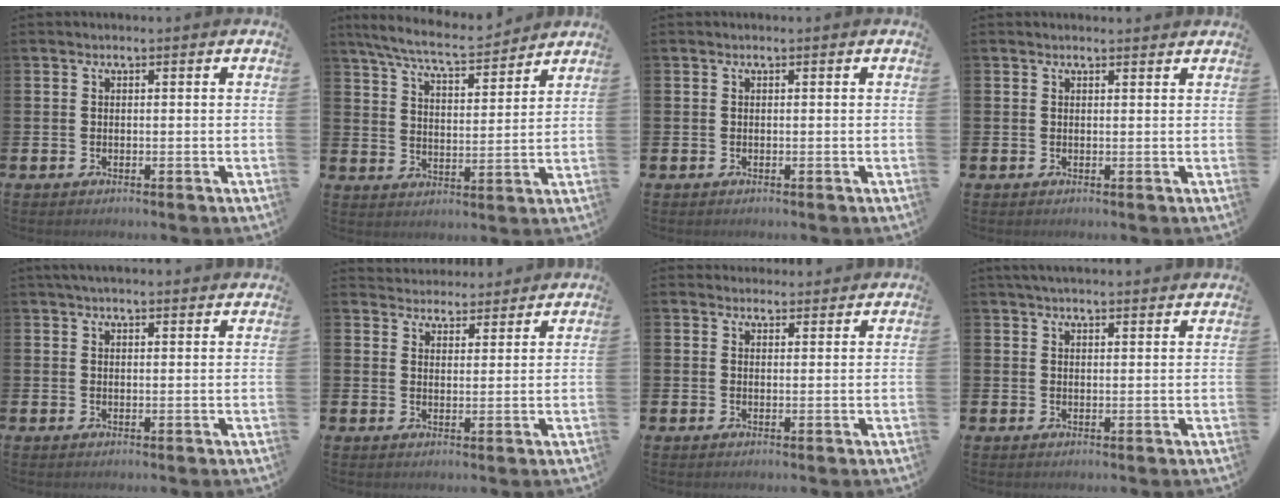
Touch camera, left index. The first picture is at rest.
{"total": 7.6, "force": [7.1, 0.7, 2.6], "torque": [-0.074, -0.039, 0.125]}
{"total": 0.0}
{"total": 0.8, "force": [0.8, 0.1, 0.2], "torque": [0.010, -0.004, 0.011]}
{"total": 2.4, "force": [2.3, 0.1, 0.7], "torque": [-0.016, -0.004, 0.041]}
{"total": 3.7, "force": [3.6, 0.8, -0.6], "torque": [0.000, -0.022, 0.065]}
{"total": 2.3, "force": [2.2, 0.6, -0.2], "torque": [0.009, -0.010, 0.039]}
{"total": 3.0, "force": [2.9, 0.2, 0.7], "torque": [-0.018, -0.006, 0.053]}